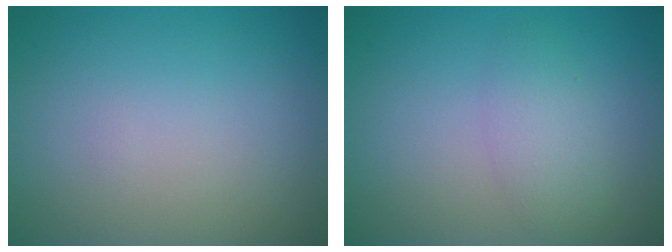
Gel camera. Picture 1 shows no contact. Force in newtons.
{"total": 2.4, "press": 2.4, "slide": 0.1}